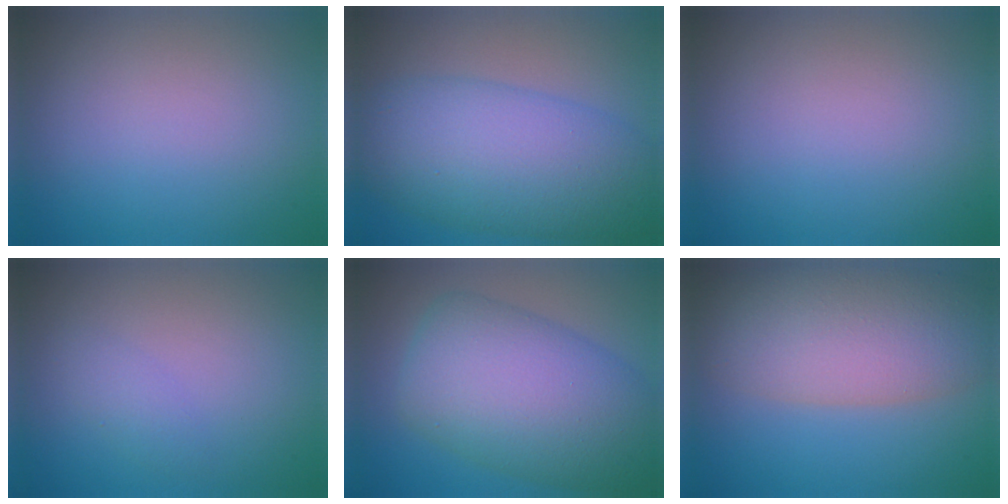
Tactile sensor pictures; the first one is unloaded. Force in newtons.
{"total": 10.0, "press": 10.0, "slide": 0.3}
{"total": 0.0}
{"total": 1.3, "press": 1.3, "slide": 0.0}
{"total": 11.7, "press": 11.7, "slide": 0.2}
{"total": 8.9, "press": 8.9, "slide": 0.5}